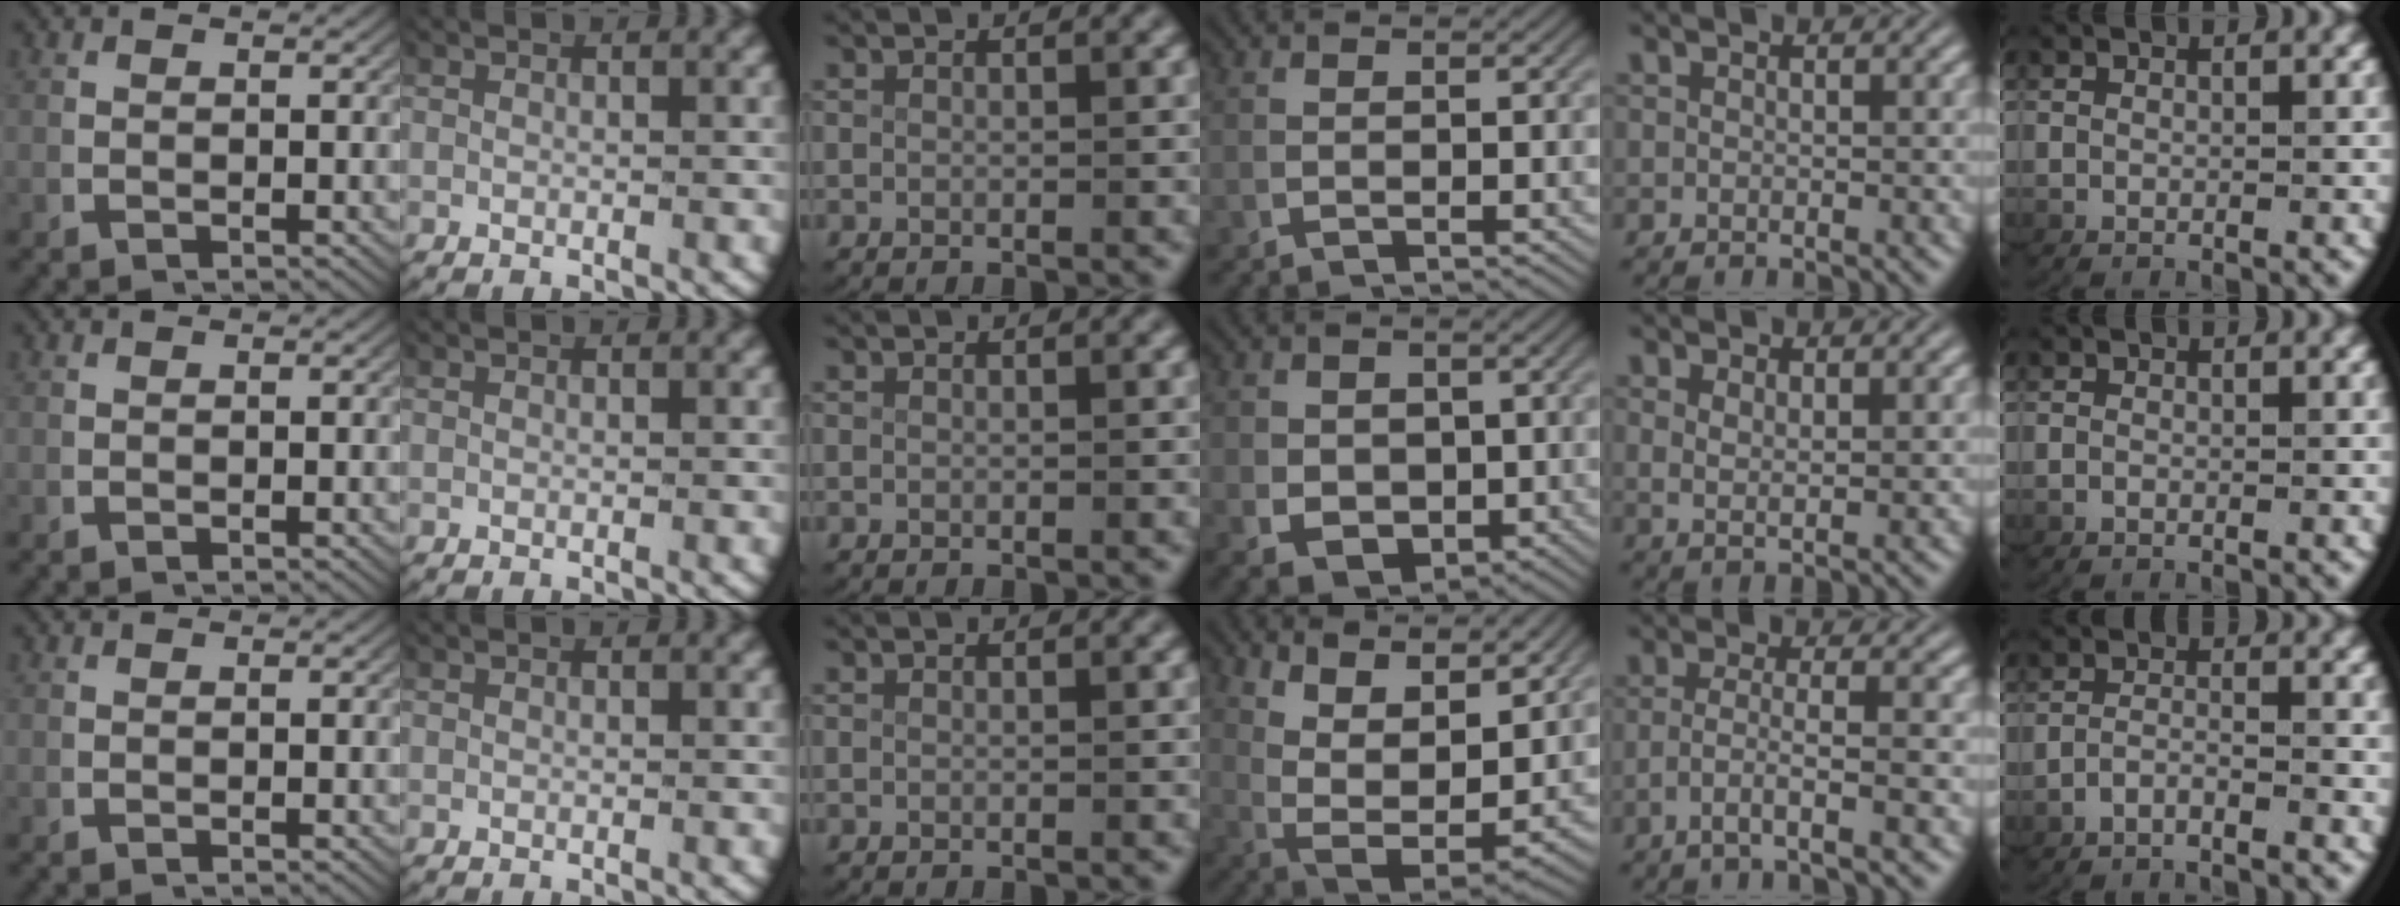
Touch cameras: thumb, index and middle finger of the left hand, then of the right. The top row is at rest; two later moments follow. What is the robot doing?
{"motion": "lift_and_place", "object": "towel"}